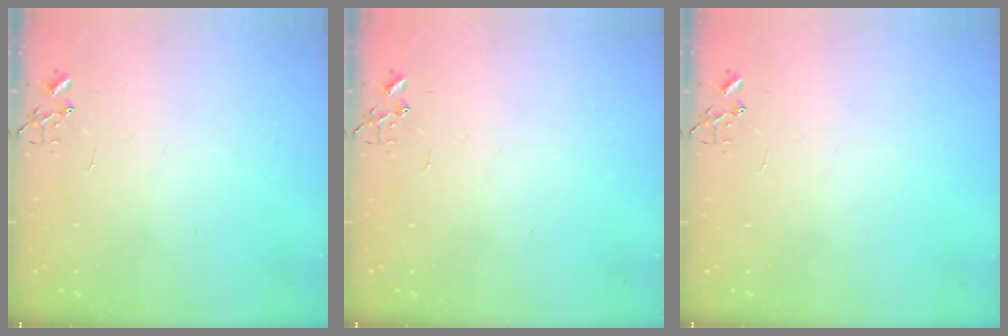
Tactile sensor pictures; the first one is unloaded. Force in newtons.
{"total": 0.0}
{"total": 0.0}